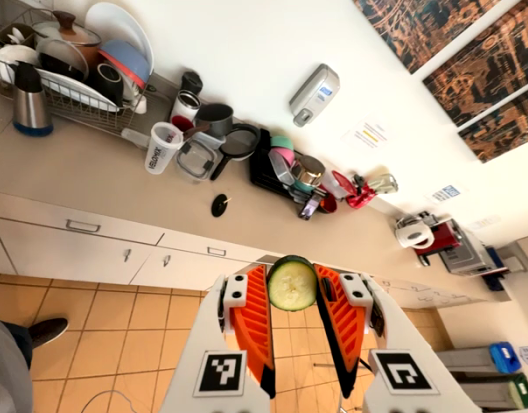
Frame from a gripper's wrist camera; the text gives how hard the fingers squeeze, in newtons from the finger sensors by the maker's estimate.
{"total": 6.2, "left": 6.0, "right": 6.4}